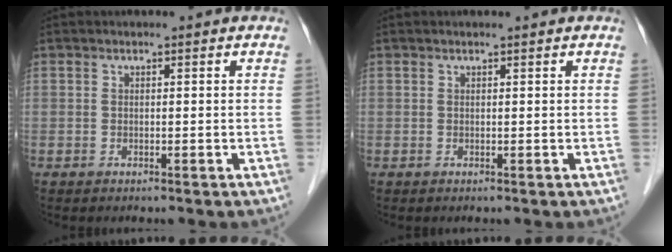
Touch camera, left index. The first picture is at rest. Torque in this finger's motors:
{"motor_torque": [0.03, 0.04, 0.04, 0.00]}